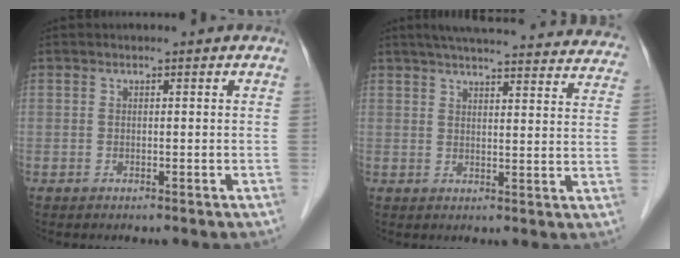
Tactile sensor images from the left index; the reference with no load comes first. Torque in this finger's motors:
{"motor_torque": [0.59, -0.78, 0.27, 0.05]}